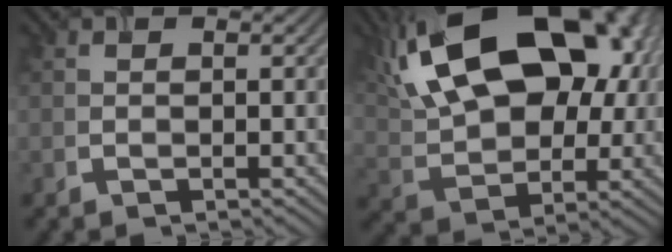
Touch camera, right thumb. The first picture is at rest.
{"total": 21.4, "force": [7.7, 13.0, 15.1], "torque": [-0.299, 0.048, 0.139]}